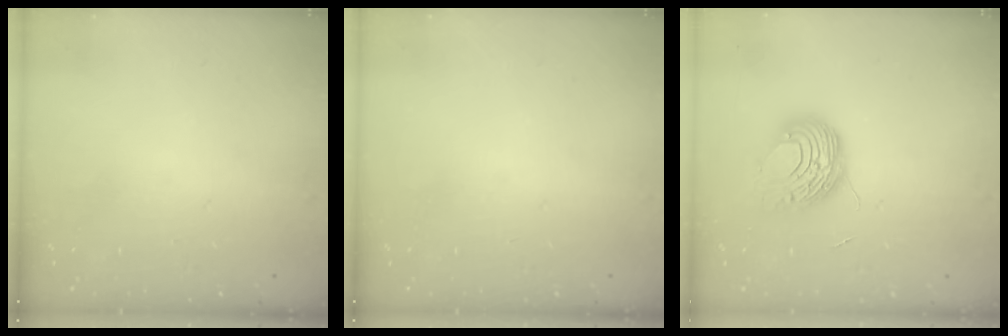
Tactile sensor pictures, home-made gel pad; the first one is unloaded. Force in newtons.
{"total": 0.0}
{"total": 9.0, "press": 9.0, "slide": 0.9}